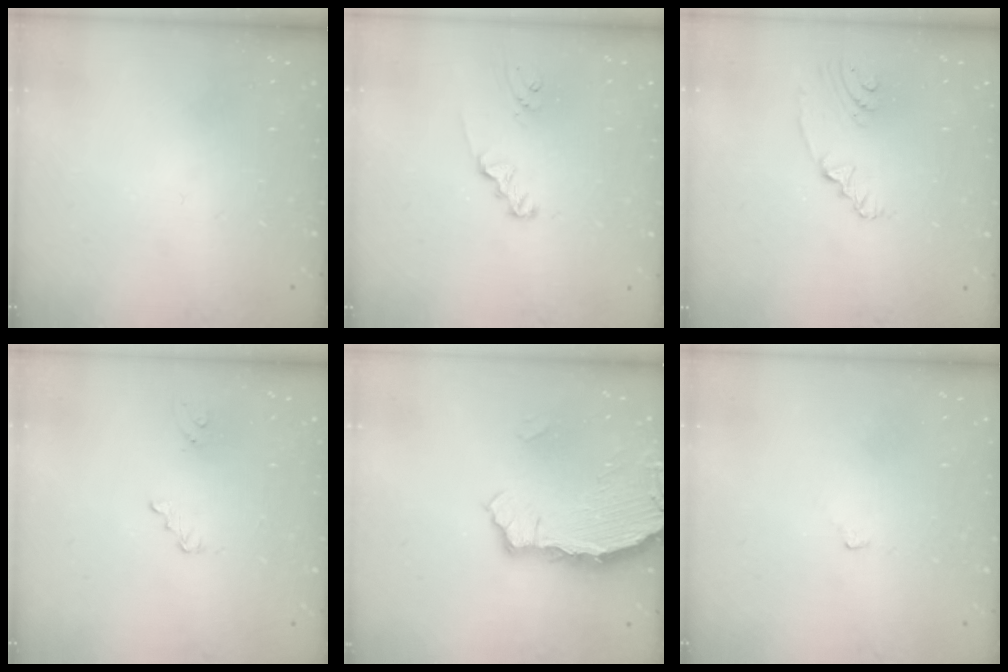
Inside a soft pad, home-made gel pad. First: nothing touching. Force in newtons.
{"total": 1.9, "press": 1.9, "slide": 0.3}
{"total": 3.3, "press": 2.4, "slide": 2.3}
{"total": 2.6, "press": 2.6, "slide": 0.3}
{"total": 3.7, "press": 3.7, "slide": 0.2}
{"total": 2.9, "press": 2.9, "slide": 0.4}